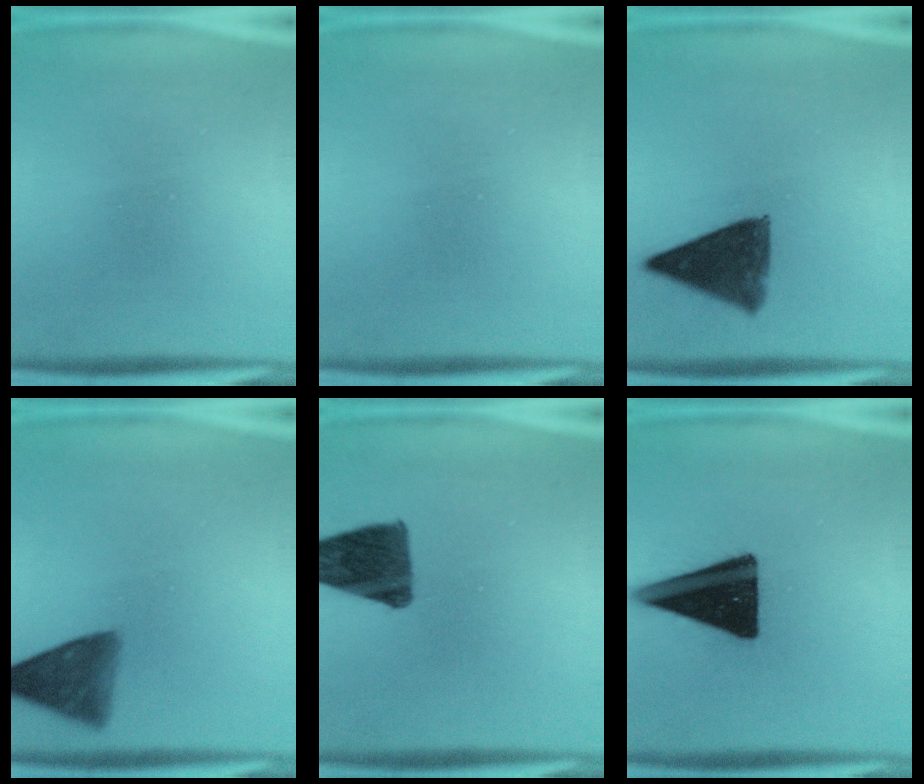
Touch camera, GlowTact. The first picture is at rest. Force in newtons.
{"total": 0.0}
{"total": 10.5}
{"total": 7.0}
{"total": 11.6}
{"total": 19.4}